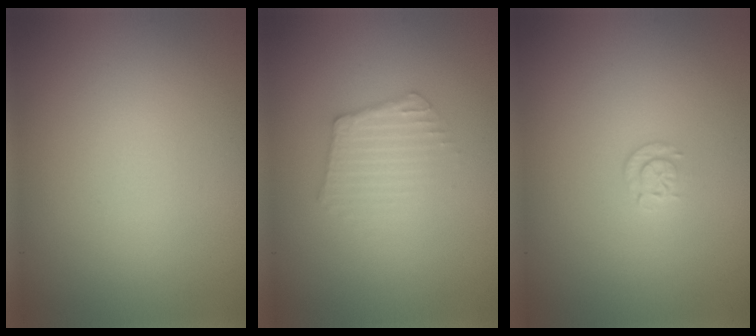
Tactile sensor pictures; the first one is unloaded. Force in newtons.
{"total": 2.4, "press": 2.4, "slide": 0.3}
{"total": 1.1, "press": 0.6, "slide": 0.9}